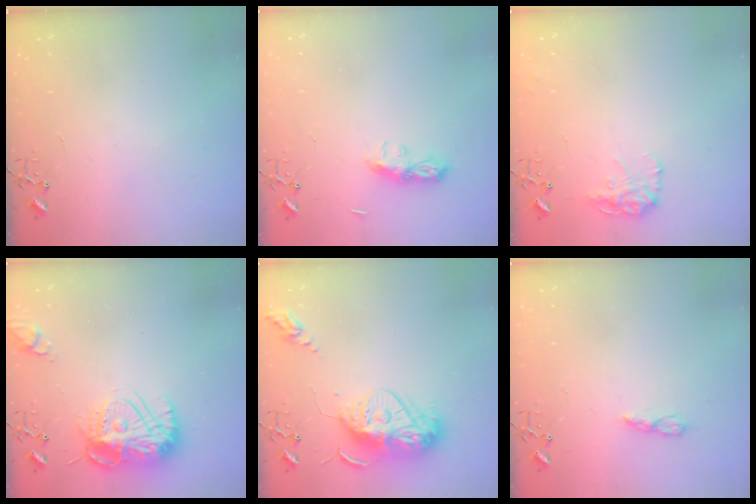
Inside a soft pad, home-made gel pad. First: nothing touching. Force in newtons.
{"total": 7.8, "press": 7.8, "slide": 0.4}
{"total": 10.9, "press": 10.9, "slide": 0.4}
{"total": 15.2, "press": 15.1, "slide": 1.2}
{"total": 14.7, "press": 14.6, "slide": 1.3}
{"total": 5.8, "press": 5.7, "slide": 0.6}